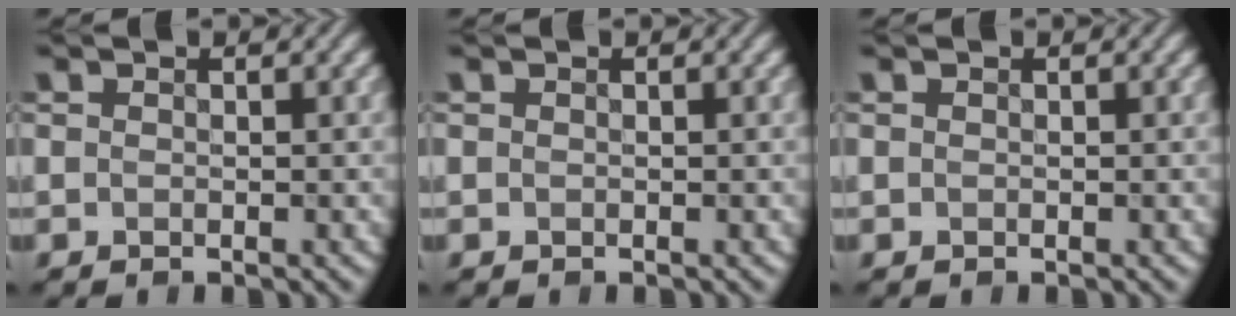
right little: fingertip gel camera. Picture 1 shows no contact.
{"total": 0.0}
{"total": 0.0}